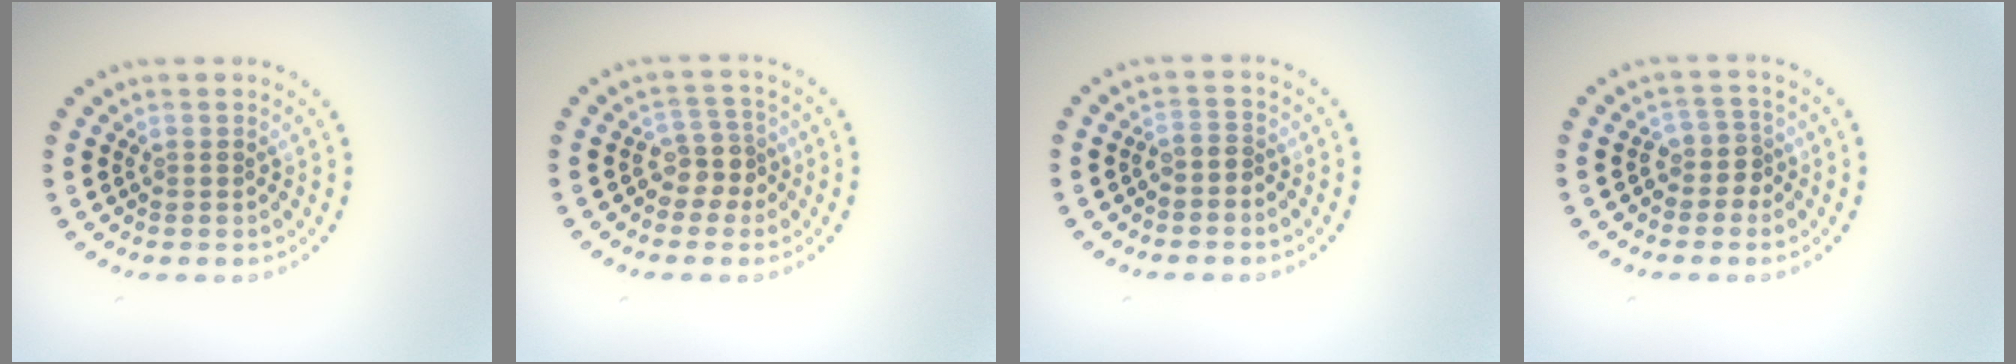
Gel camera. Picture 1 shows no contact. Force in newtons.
{"total": 2.6, "press": 2.2, "slide": 1.5}
{"total": 1.0, "press": 0.7, "slide": 0.7}
{"total": 1.9, "press": 1.6, "slide": 1.2}